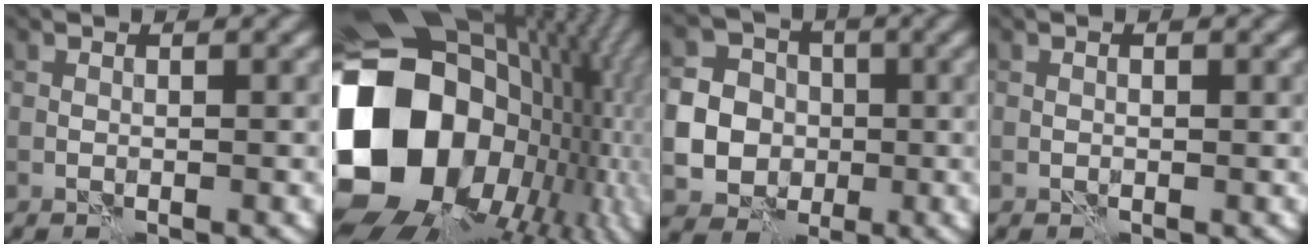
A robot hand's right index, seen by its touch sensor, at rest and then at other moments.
{"total": 22.0, "force": [-2.1, 17.8, 12.8], "torque": [-0.286, -0.044, -0.011]}
{"total": 10.4, "force": [-1.9, 9.8, 2.8], "torque": [-0.080, -0.011, -0.051]}
{"total": 0.5, "force": [0.0, 0.3, 0.4], "torque": [-0.004, 0.000, 0.000]}